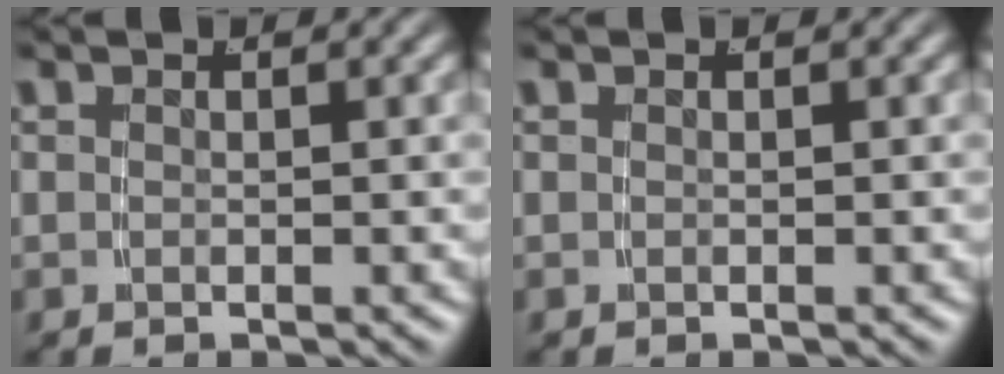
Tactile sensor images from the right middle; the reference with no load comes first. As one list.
[{"total": 0.0}]